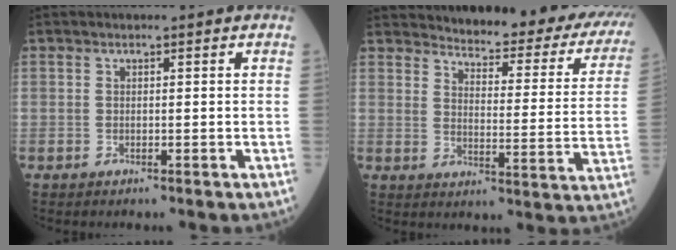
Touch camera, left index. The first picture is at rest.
{"total": 24.6, "force": [22.3, 4.7, 9.1], "torque": [-0.104, -0.082, 0.247]}